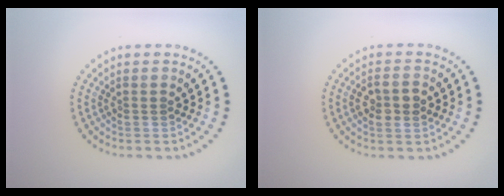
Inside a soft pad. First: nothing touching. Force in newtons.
{"total": 2.5, "press": 2.5, "slide": 0.2}